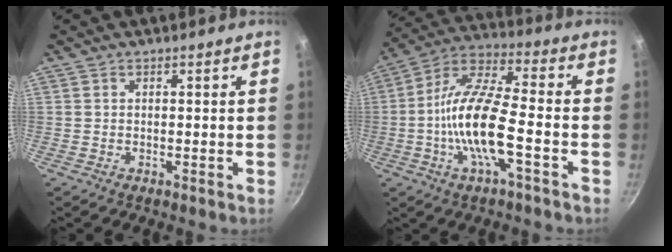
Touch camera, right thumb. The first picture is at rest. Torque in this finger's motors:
{"motor_torque": [0.44, 0.28, 1.63, -0.08, 0.62]}